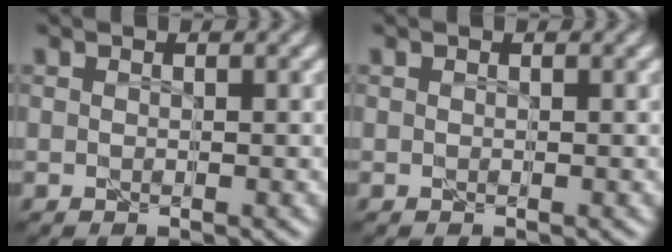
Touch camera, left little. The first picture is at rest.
{"total": 0.0}